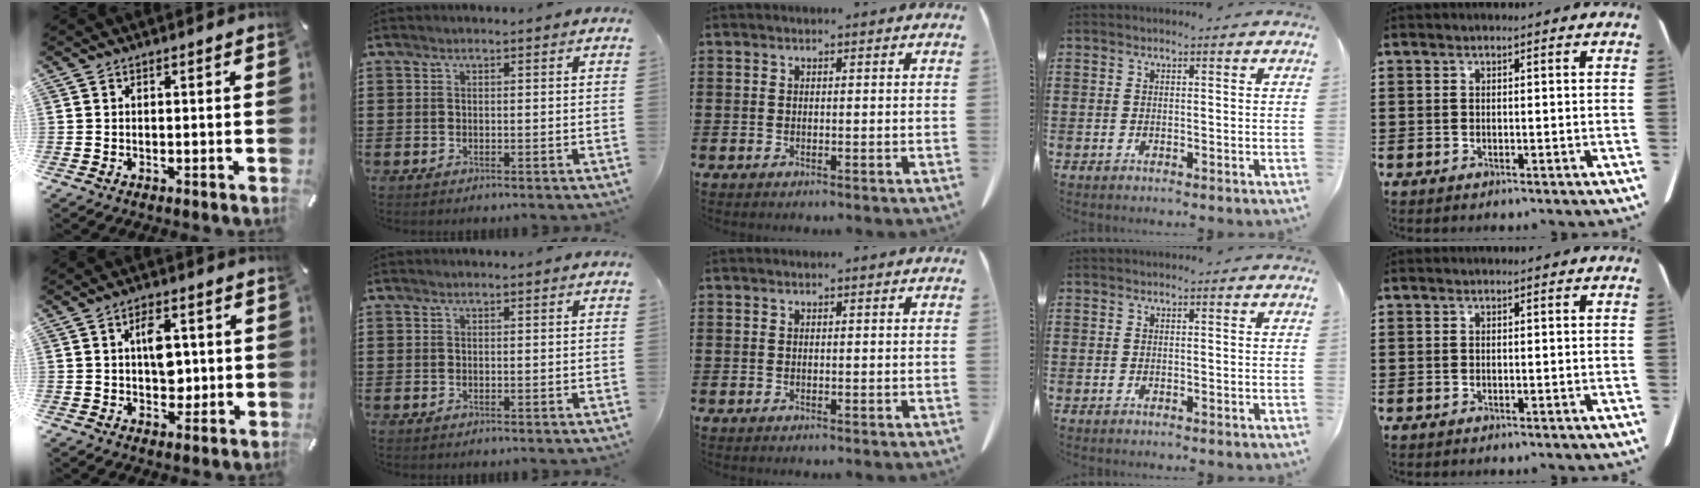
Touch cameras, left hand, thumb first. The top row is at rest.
{"thumb": {"total": 7.3, "force": [1.0, 4.8, 5.3], "torque": [-0.066, -0.002, 0.010]}}